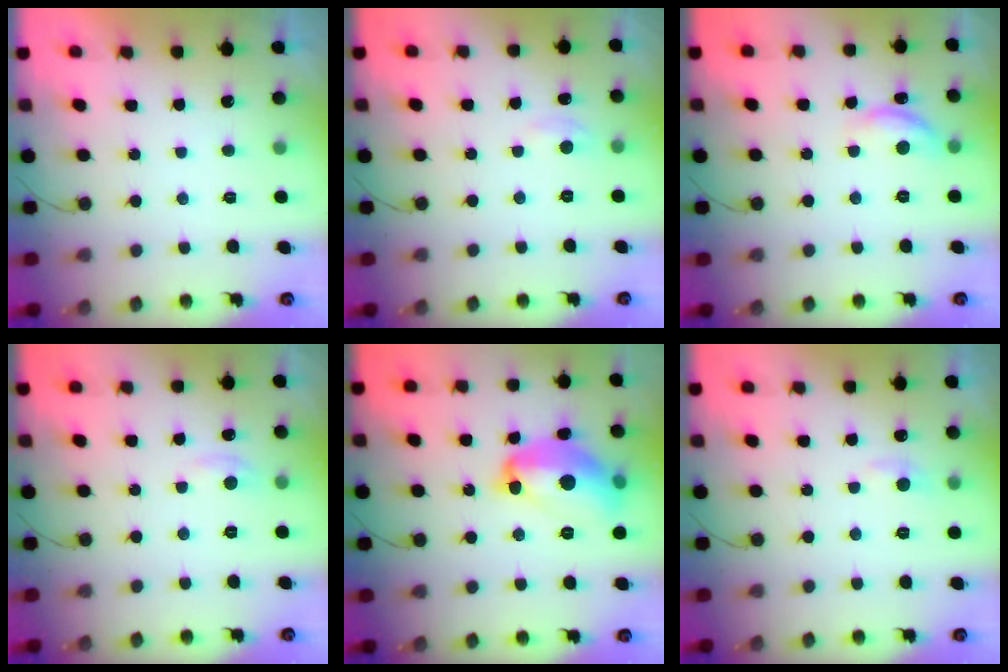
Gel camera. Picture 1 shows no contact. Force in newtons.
{"total": 2.5, "press": 2.4, "slide": 0.3}
{"total": 10.3, "press": 10.3, "slide": 0.6}
{"total": 2.8, "press": 2.8, "slide": 0.4}
{"total": 15.4, "press": 15.4, "slide": 0.8}
{"total": 5.6, "press": 5.6, "slide": 0.8}